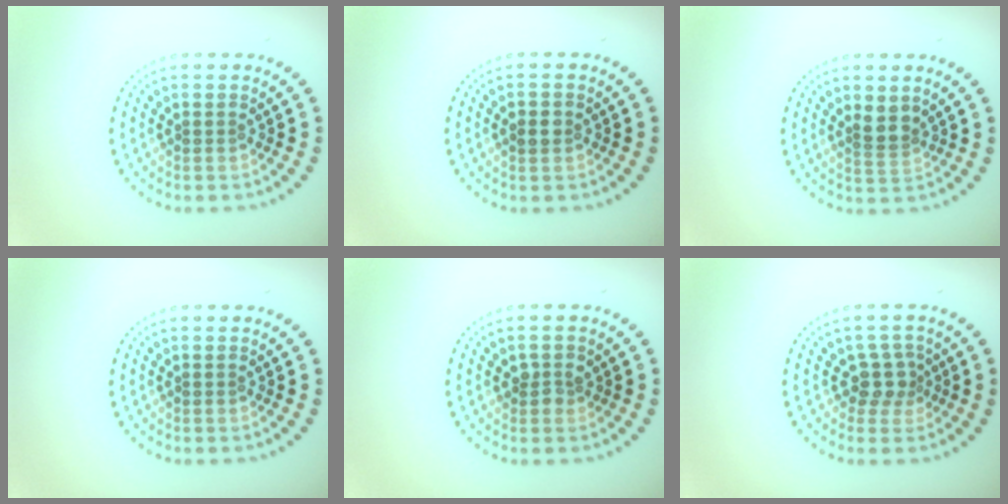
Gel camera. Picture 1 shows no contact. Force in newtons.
{"total": 1.4, "press": 1.4, "slide": 0.1}
{"total": 2.1, "press": 1.7, "slide": 1.3}
{"total": 0.0}
{"total": 1.1, "press": 1.1, "slide": 0.3}
{"total": 2.3, "press": 1.9, "slide": 1.3}